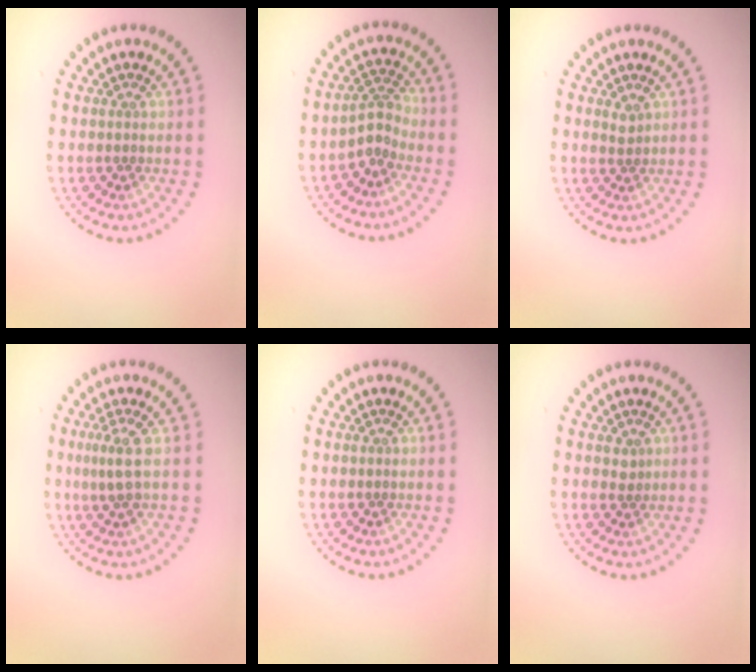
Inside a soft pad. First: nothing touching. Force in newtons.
{"total": 2.1, "press": 1.4, "slide": 1.5}
{"total": 1.0, "press": 0.7, "slide": 0.6}
{"total": 1.9, "press": 1.5, "slide": 1.2}
{"total": 0.0}
{"total": 0.9, "press": 0.7, "slide": 0.6}